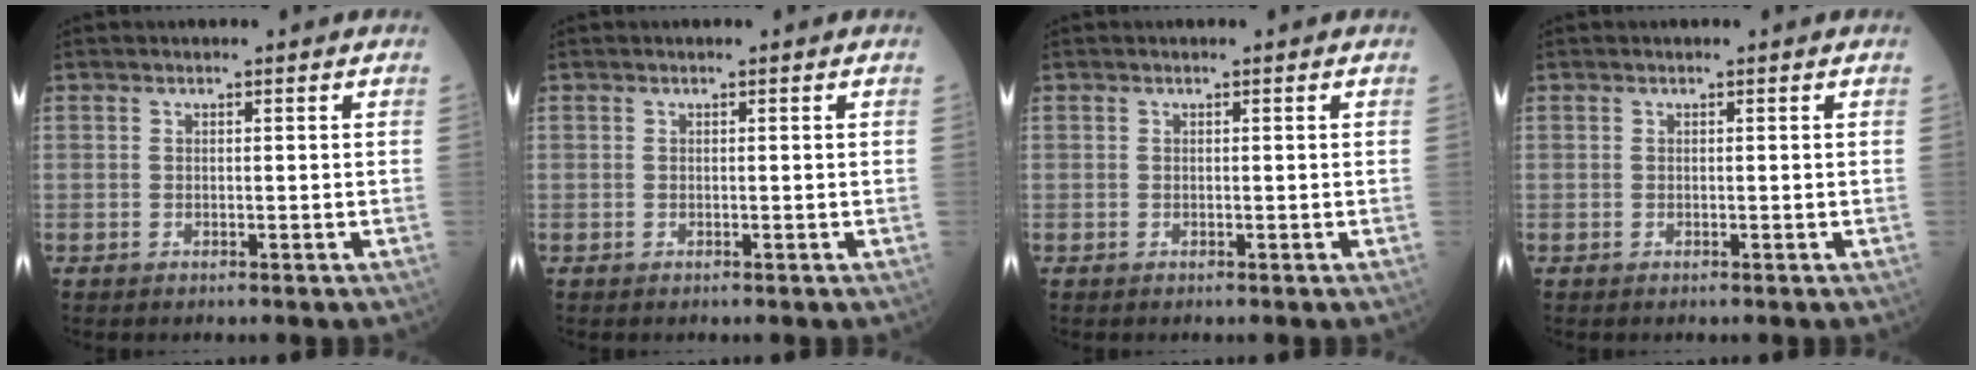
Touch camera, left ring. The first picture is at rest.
{"total": 0.0}
{"total": 0.0}
{"total": 0.0}